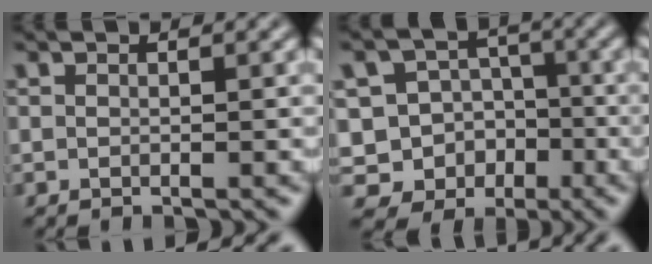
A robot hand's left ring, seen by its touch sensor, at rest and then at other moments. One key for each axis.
{"total": 10.0, "fx": -4.6, "fy": 8.6, "fz": 2.3, "tx": -0.037, "ty": 0.008, "tz": -0.084}